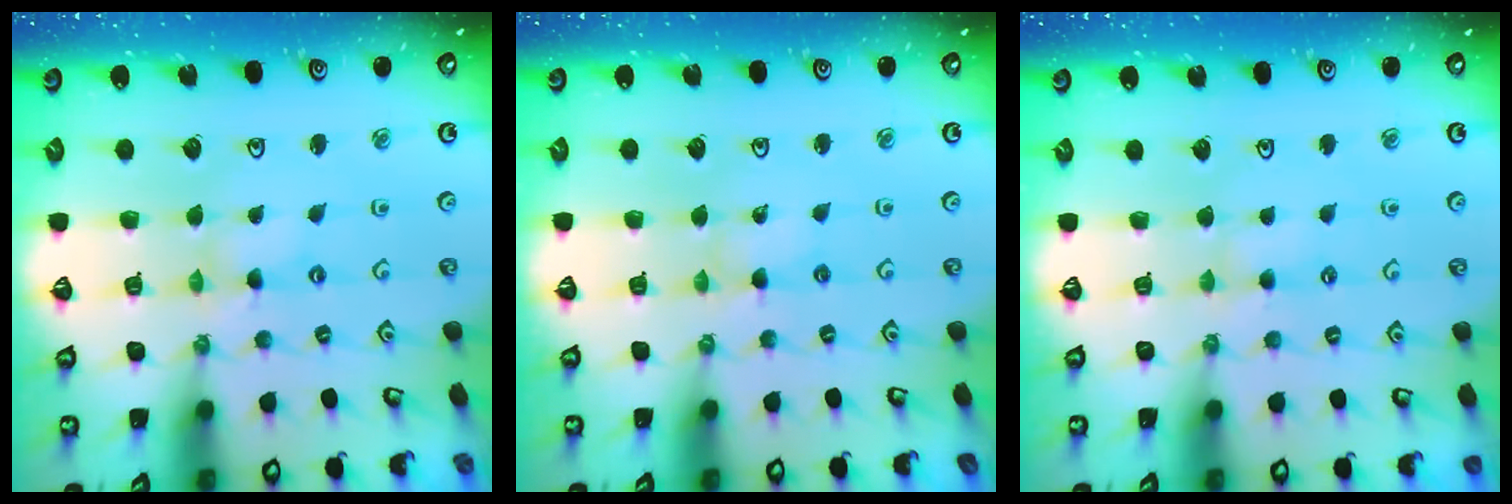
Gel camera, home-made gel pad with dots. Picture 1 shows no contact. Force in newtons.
{"total": 1.9, "press": 1.9, "slide": 0.2}
{"total": 3.1, "press": 3.0, "slide": 0.5}